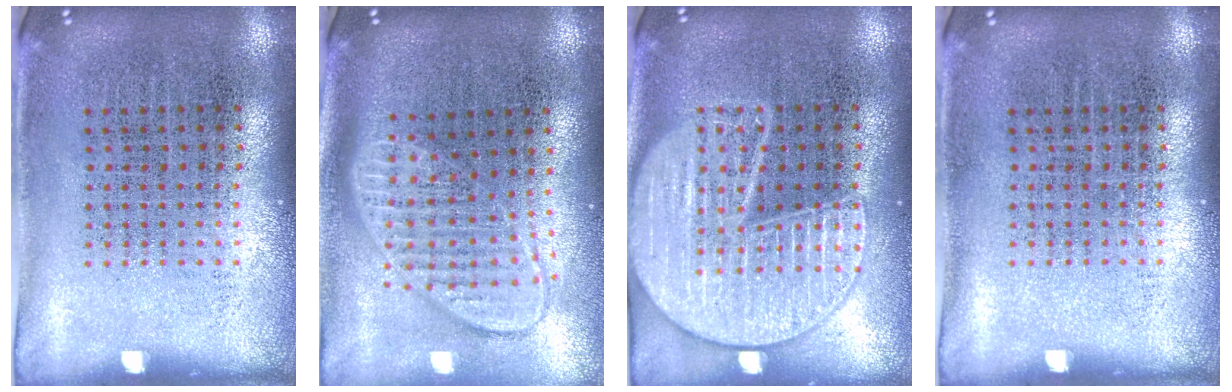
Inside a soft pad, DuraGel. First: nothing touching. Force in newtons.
{"total": 1.8, "press": 1.5, "slide": 1.0}
{"total": 3.4, "press": 3.4, "slide": 0.3}
{"total": 0.0}